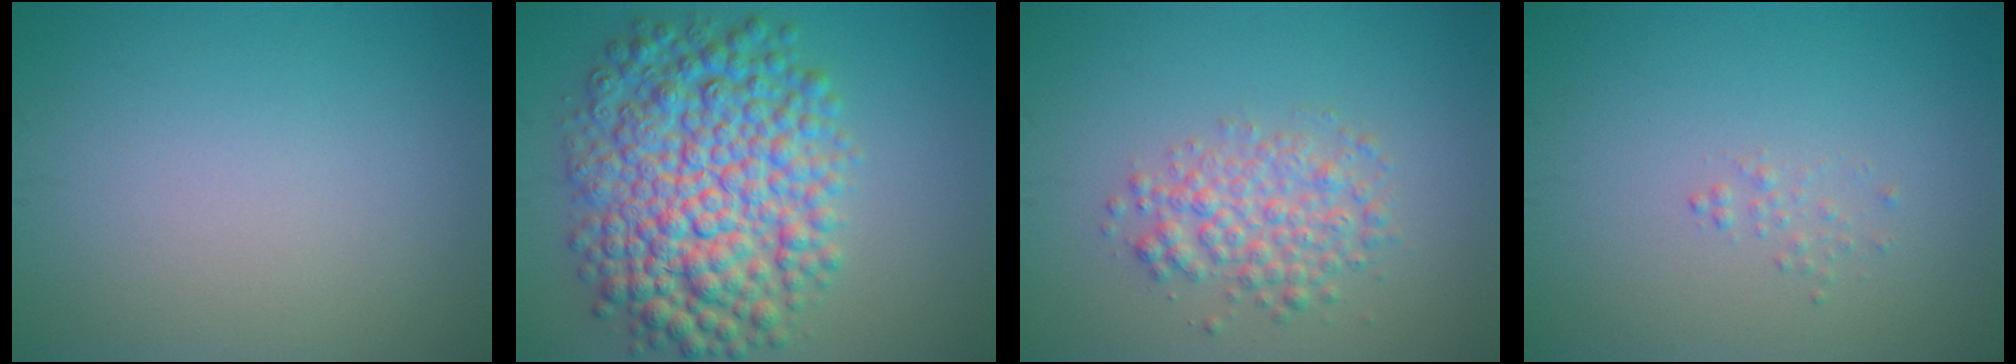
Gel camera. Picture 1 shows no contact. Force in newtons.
{"total": 10.4, "press": 10.4, "slide": 0.1}
{"total": 3.3, "press": 3.3, "slide": 0.1}
{"total": 0.7, "press": 0.7, "slide": 0.1}